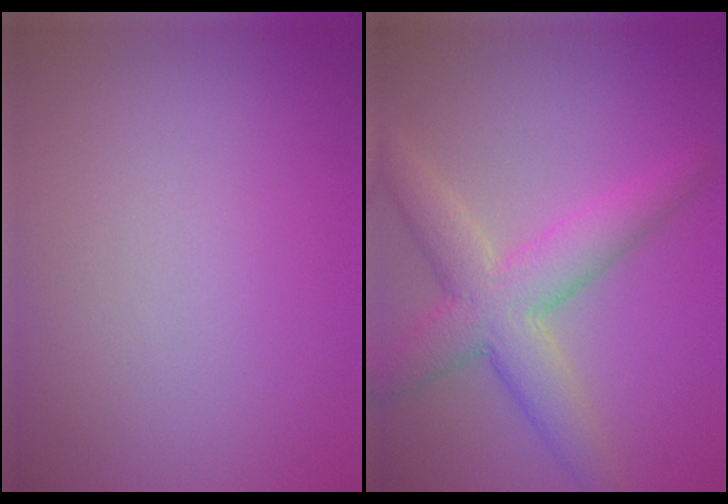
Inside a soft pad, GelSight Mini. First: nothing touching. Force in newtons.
{"total": 5.9, "press": 5.9, "slide": 0.2}